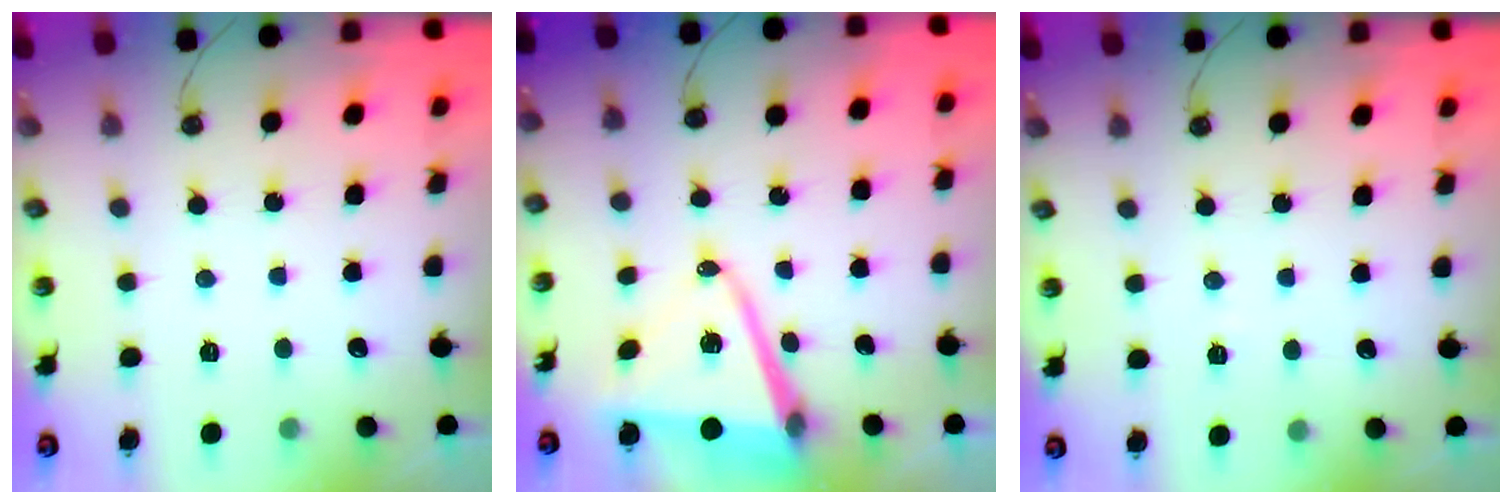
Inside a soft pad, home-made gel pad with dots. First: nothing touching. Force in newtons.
{"total": 11.0, "press": 10.6, "slide": 3.0}
{"total": 3.5, "press": 3.3, "slide": 1.3}